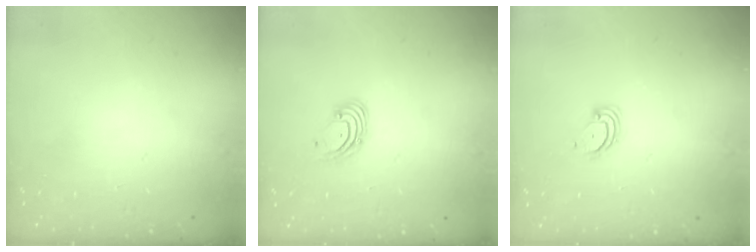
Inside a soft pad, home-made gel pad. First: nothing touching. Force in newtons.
{"total": 2.6, "press": 2.6, "slide": 0.1}
{"total": 3.3, "press": 3.3, "slide": 0.3}